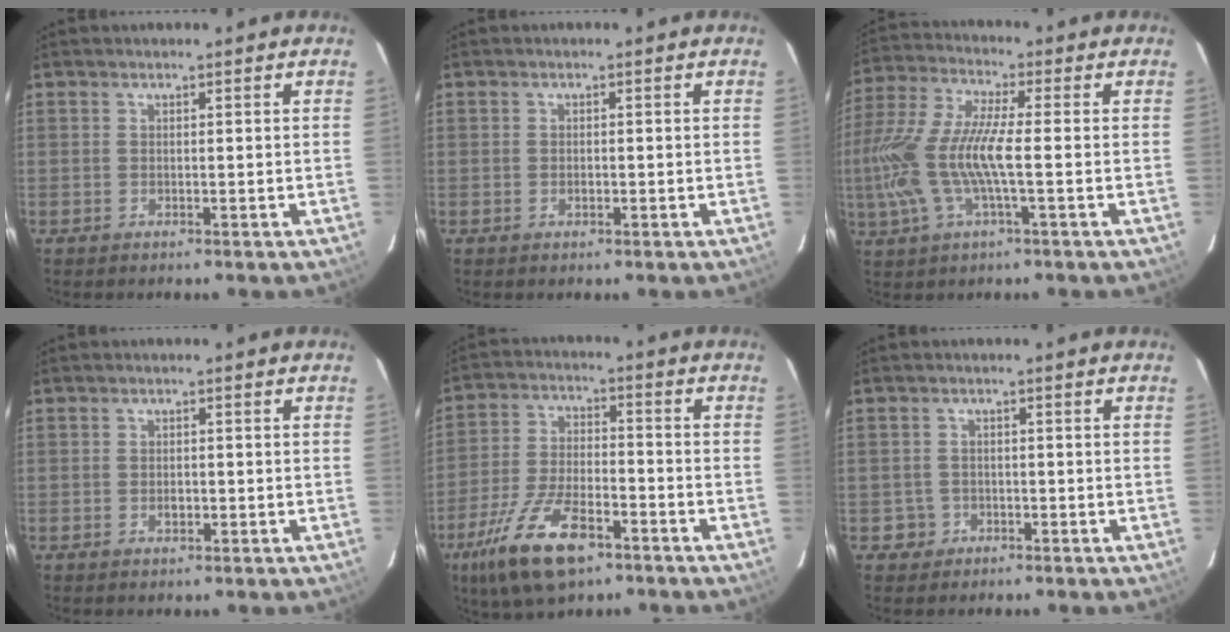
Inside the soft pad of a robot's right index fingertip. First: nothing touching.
{"total": 1.1, "force": [-0.4, 0.9, 0.7], "torque": [-0.011, 0.002, -0.006]}
{"total": 16.0, "force": [-2.5, 3.5, 15.4], "torque": [-0.314, -0.006, -0.052]}
{"total": 1.8, "force": [-0.6, 1.3, 1.1], "torque": [-0.020, 0.003, -0.010]}
{"total": 15.4, "force": [-9.2, 6.1, 10.7], "torque": [-0.231, -0.026, -0.168]}
{"total": 3.0, "force": [-1.0, 2.8, 0.0], "torque": [-0.002, 0.016, -0.014]}